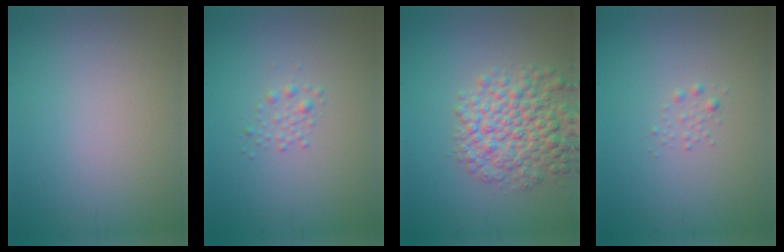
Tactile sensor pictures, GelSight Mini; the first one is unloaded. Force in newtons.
{"total": 1.1, "press": 1.1, "slide": 0.0}
{"total": 6.5, "press": 6.5, "slide": 0.2}
{"total": 0.7, "press": 0.7, "slide": 0.0}